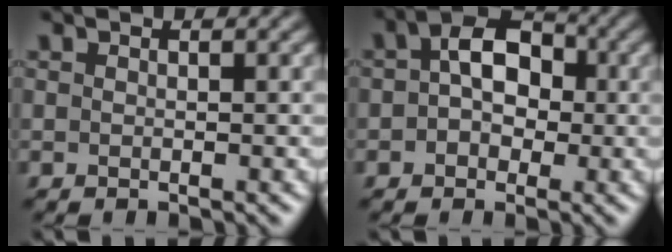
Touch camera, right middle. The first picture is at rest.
{"total": 5.1, "force": [0.5, 3.6, 3.6], "torque": [-0.044, 0.014, -0.008]}